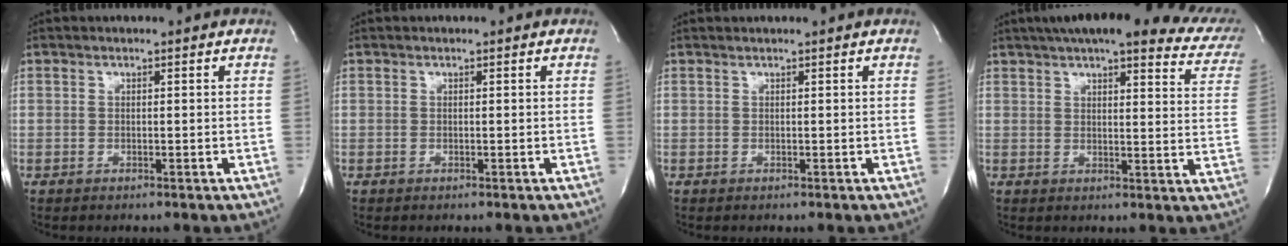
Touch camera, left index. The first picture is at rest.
{"total": 0.0}
{"total": 0.0}
{"total": 25.0, "force": [20.8, 4.9, 13.0], "torque": [-0.184, -0.014, 0.230]}